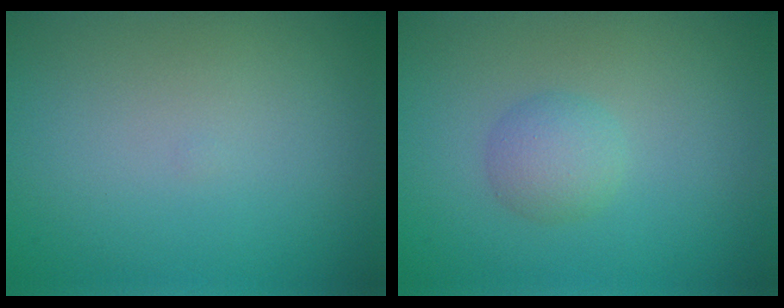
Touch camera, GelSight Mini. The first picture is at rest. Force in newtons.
{"total": 2.1, "press": 2.1, "slide": 0.1}